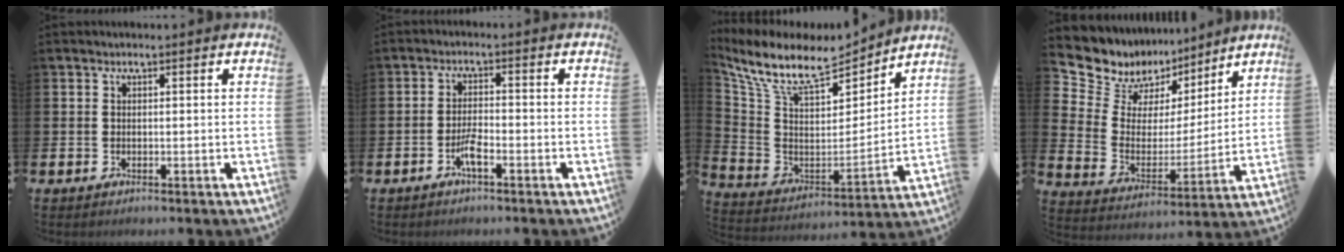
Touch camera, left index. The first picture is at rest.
{"total": 2.8, "force": [-1.5, 0.6, 2.3], "torque": [-0.049, 0.006, -0.026]}
{"total": 10.6, "force": [9.0, 3.5, 4.4], "torque": [-0.133, -0.050, 0.159]}
{"total": 8.7, "force": [7.5, 4.4, 0.1], "torque": [-0.061, -0.068, 0.137]}